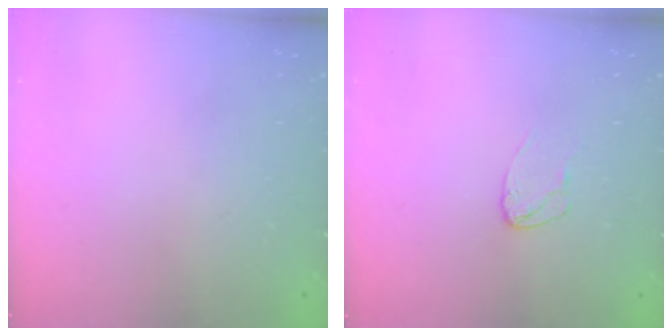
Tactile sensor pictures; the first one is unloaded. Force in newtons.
{"total": 4.8, "press": 4.8, "slide": 0.3}